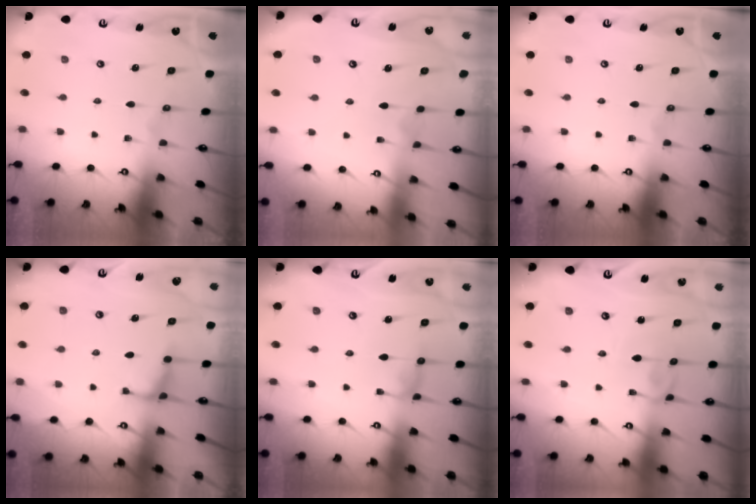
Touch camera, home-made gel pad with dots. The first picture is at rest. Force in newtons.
{"total": 4.7, "press": 4.7, "slide": 0.1}
{"total": 0.0}
{"total": 4.4, "press": 4.4, "slide": 0.2}
{"total": 1.1, "press": 1.0, "slide": 0.3}
{"total": 3.4, "press": 3.4, "slide": 0.1}